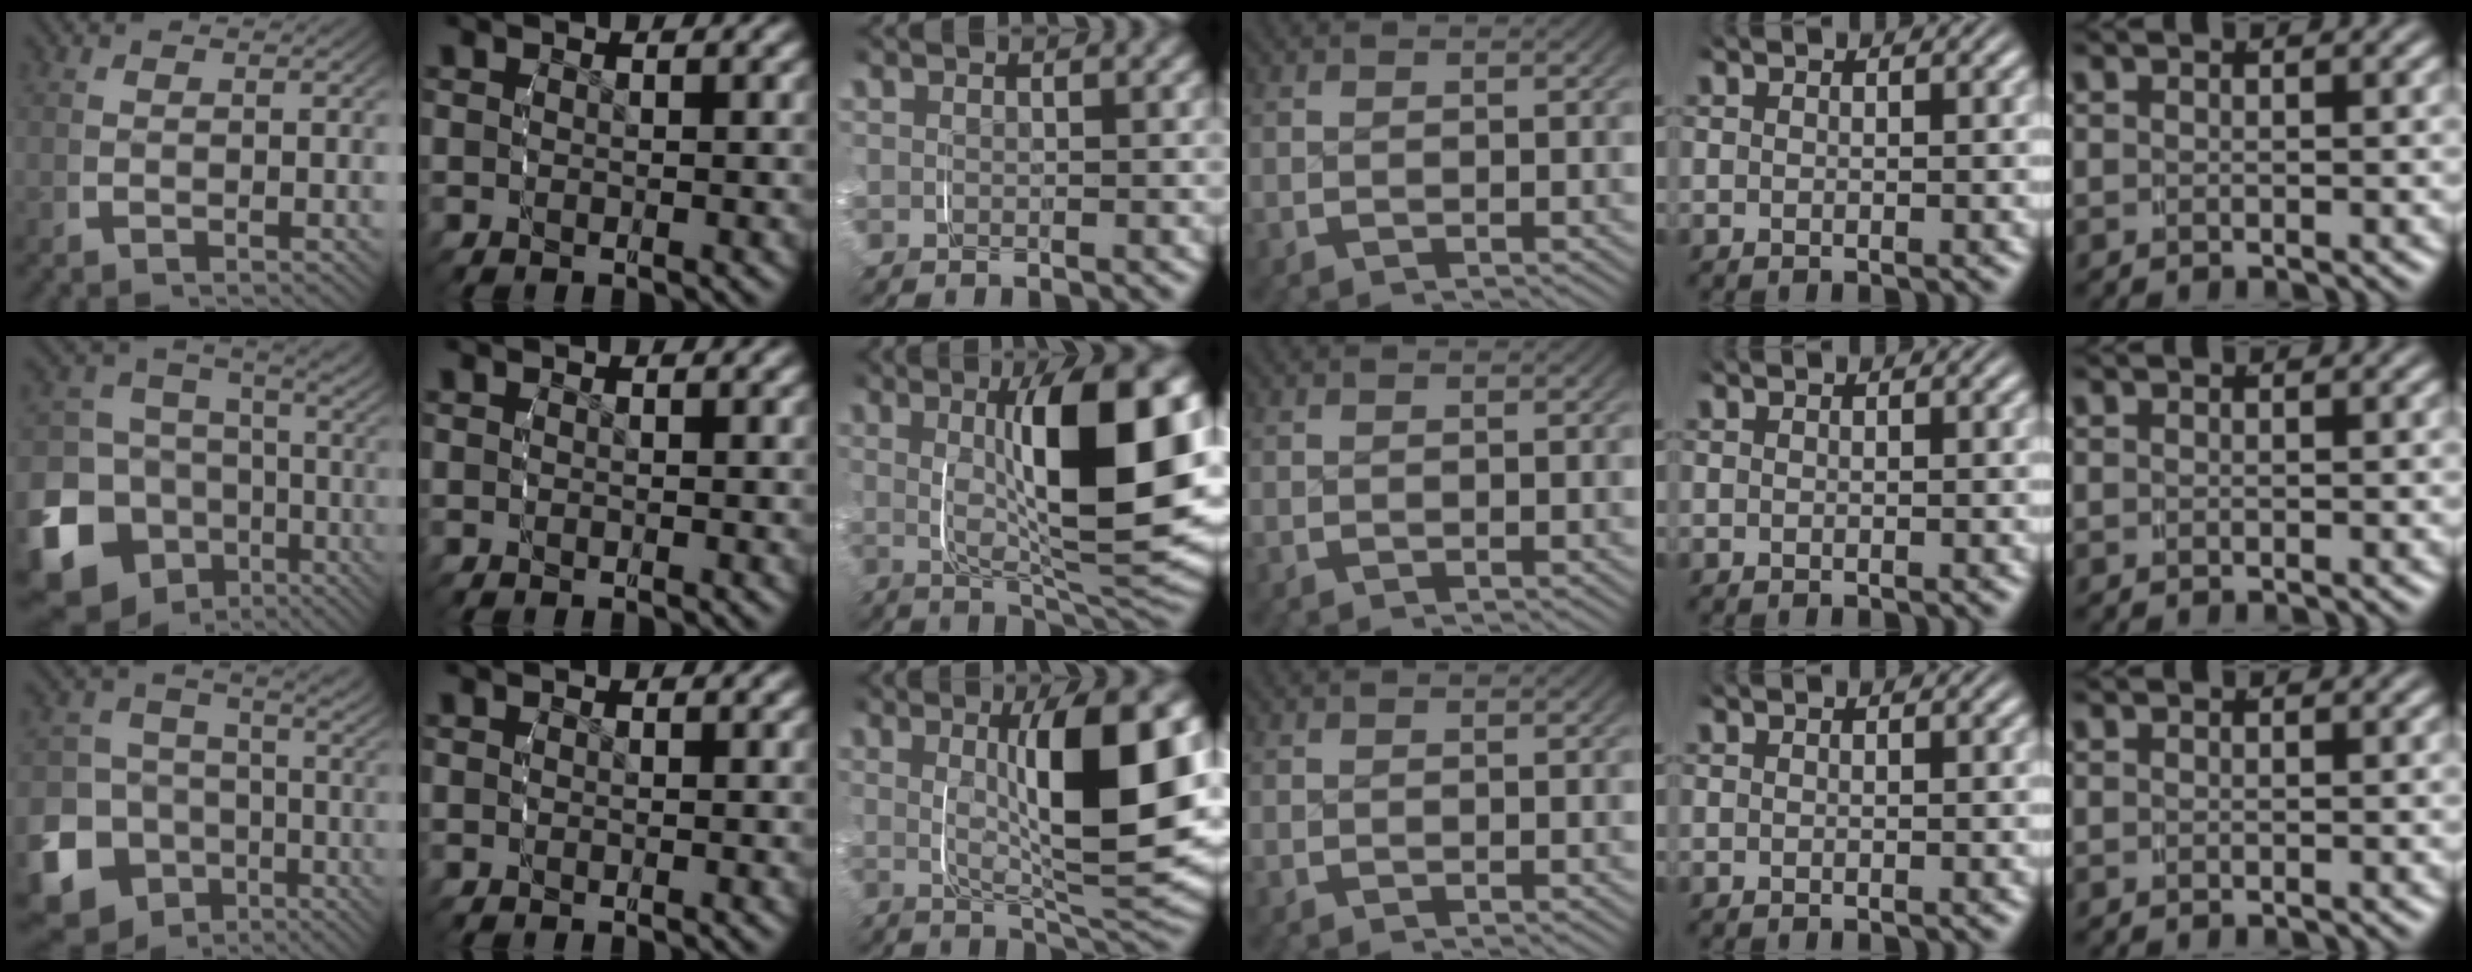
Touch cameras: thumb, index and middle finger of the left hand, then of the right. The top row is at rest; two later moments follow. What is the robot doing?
{"motion": "grasp_and_lifting", "object": "ribbon"}